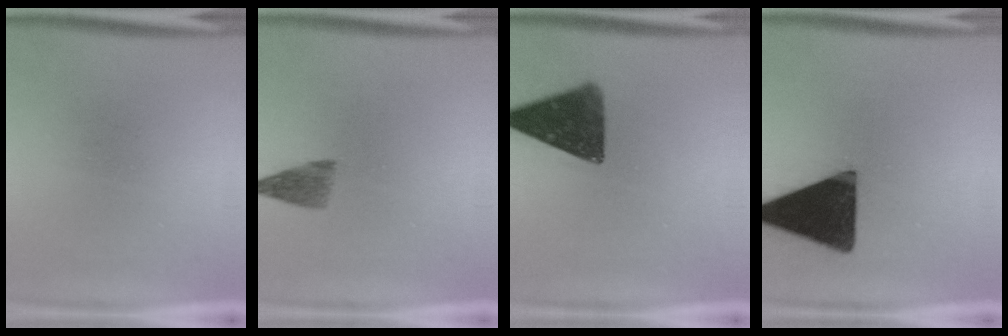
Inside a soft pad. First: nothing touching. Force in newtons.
{"total": 3.3}
{"total": 12.8}
{"total": 19.2}